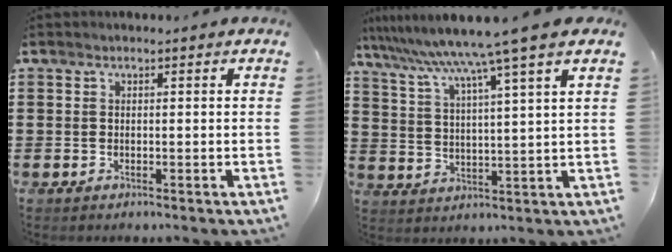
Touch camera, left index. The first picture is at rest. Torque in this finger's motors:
{"motor_torque": [2.13, -0.01, 1.05, 0.21]}